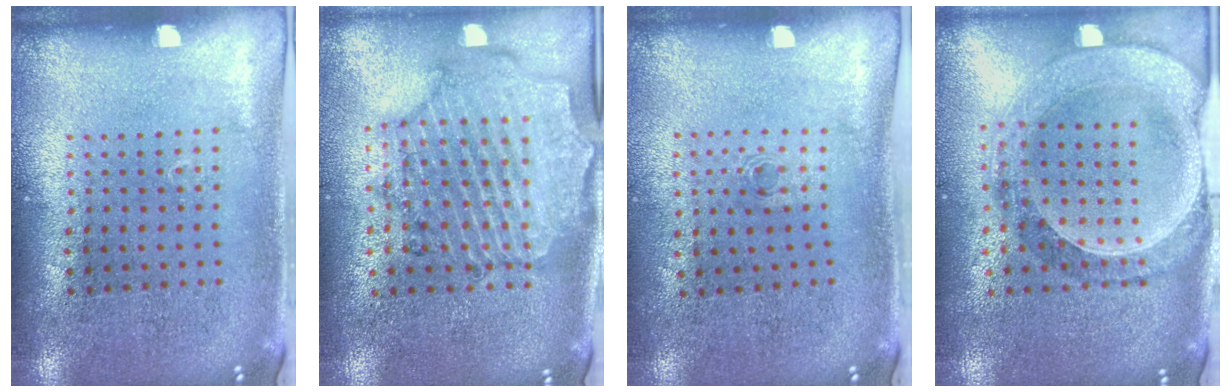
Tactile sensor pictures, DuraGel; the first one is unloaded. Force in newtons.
{"total": 1.6, "press": 1.6, "slide": 0.3}
{"total": 0.5, "press": 0.3, "slide": 0.4}
{"total": 1.4, "press": 1.4, "slide": 0.3}